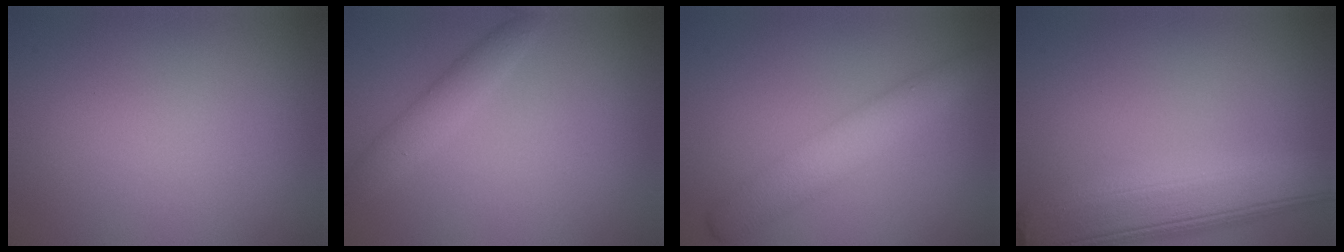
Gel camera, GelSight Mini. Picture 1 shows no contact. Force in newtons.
{"total": 2.3, "press": 2.3, "slide": 0.1}
{"total": 4.0, "press": 4.0, "slide": 0.1}
{"total": 8.7, "press": 8.7, "slide": 0.6}